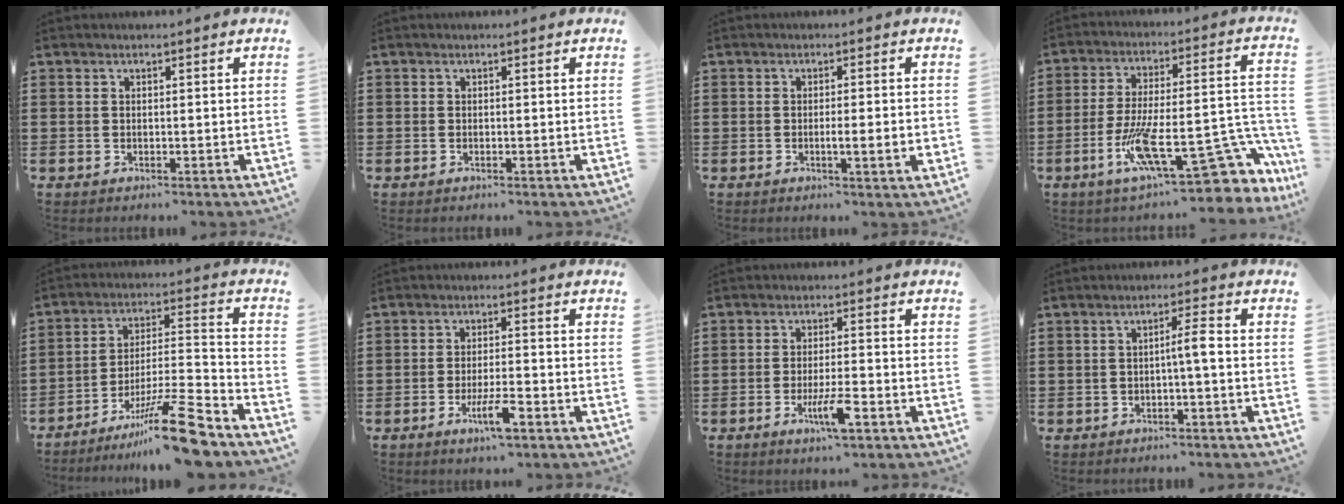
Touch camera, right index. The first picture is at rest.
{"total": 0.0}
{"total": 3.1, "force": [-0.7, 0.0, 3.0], "torque": [-0.050, -0.006, -0.014]}
{"total": 19.9, "force": [-8.4, 6.4, 16.8], "torque": [-0.275, 0.010, -0.129]}
{"total": 14.7, "force": [-10.9, 1.5, 9.6], "torque": [-0.129, 0.051, -0.189]}
{"total": 5.7, "force": [-2.9, 1.1, 4.8], "torque": [-0.103, -0.012, -0.055]}
{"total": 5.9, "force": [-2.7, 0.9, 5.2], "torque": [-0.101, -0.012, -0.048]}
{"total": 3.1, "force": [-0.5, 0.0, 3.1], "torque": [-0.056, 0.001, -0.013]}